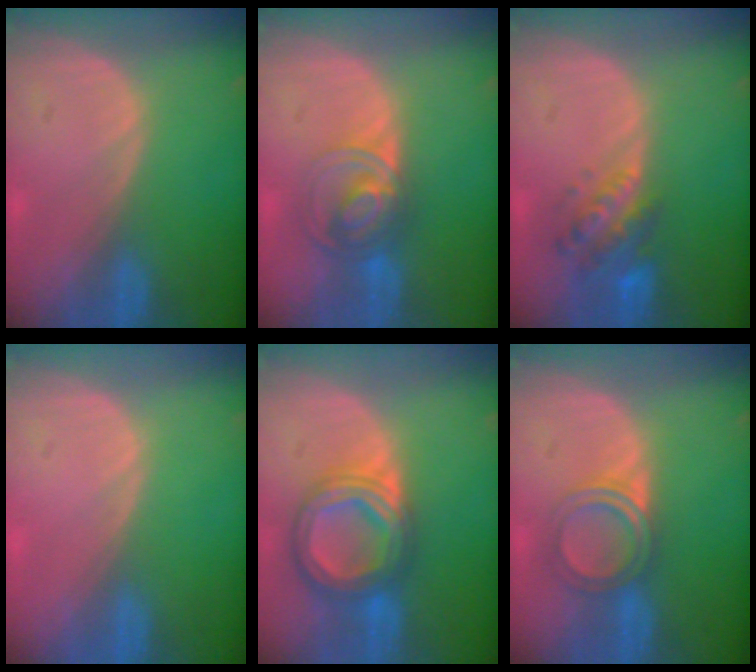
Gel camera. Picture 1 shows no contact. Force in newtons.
{"total": 7.6, "press": 6.2, "slide": 4.3}
{"total": 5.9, "press": 5.6, "slide": 1.8}
{"total": 0.0}
{"total": 8.7, "press": 8.6, "slide": 0.8}
{"total": 4.9, "press": 4.7, "slide": 1.4}